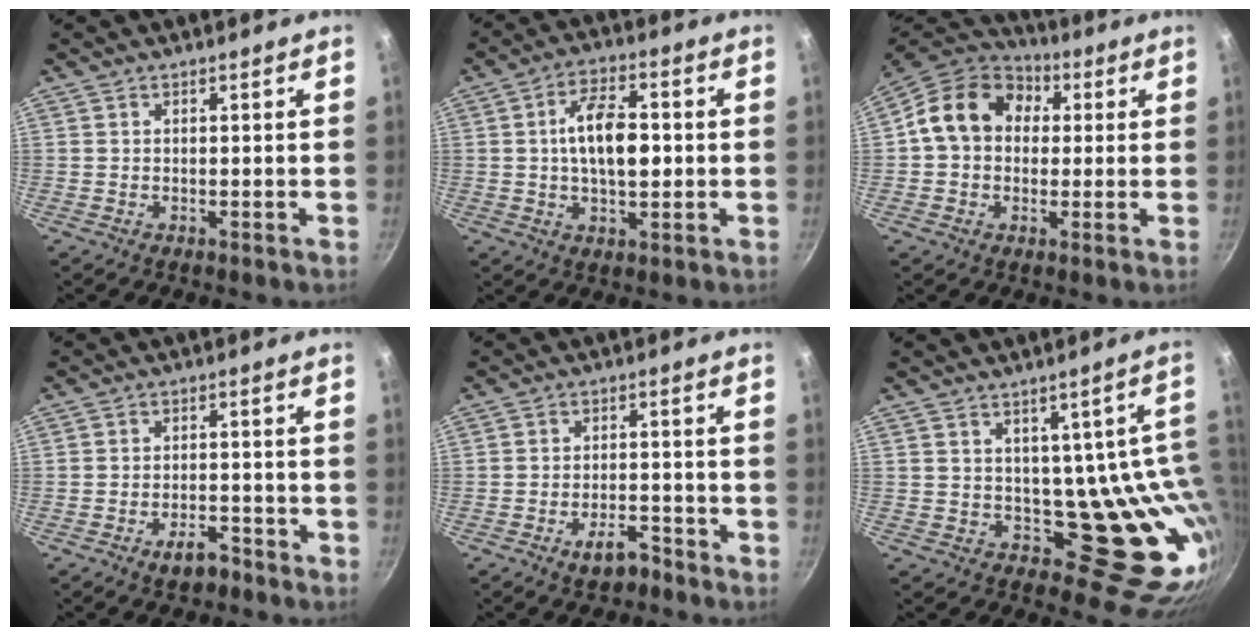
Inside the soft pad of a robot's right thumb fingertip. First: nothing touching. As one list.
[{"total": 10.7, "force": [0.5, 5.5, 9.2], "torque": [-0.139, 0.016, 0.002]}, {"total": 15.5, "force": [2.5, 12.4, 8.9], "torque": [-0.124, 0.037, 0.025]}, {"total": 4.6, "force": [-3.1, 2.2, 2.7], "torque": [-0.026, 0.024, -0.045]}, {"total": 5.1, "force": [-3.4, 2.4, 3.0], "torque": [-0.032, 0.025, -0.051]}, {"total": 15.9, "force": [3.6, 10.4, 11.5], "torque": [-0.050, -0.040, 0.067]}]